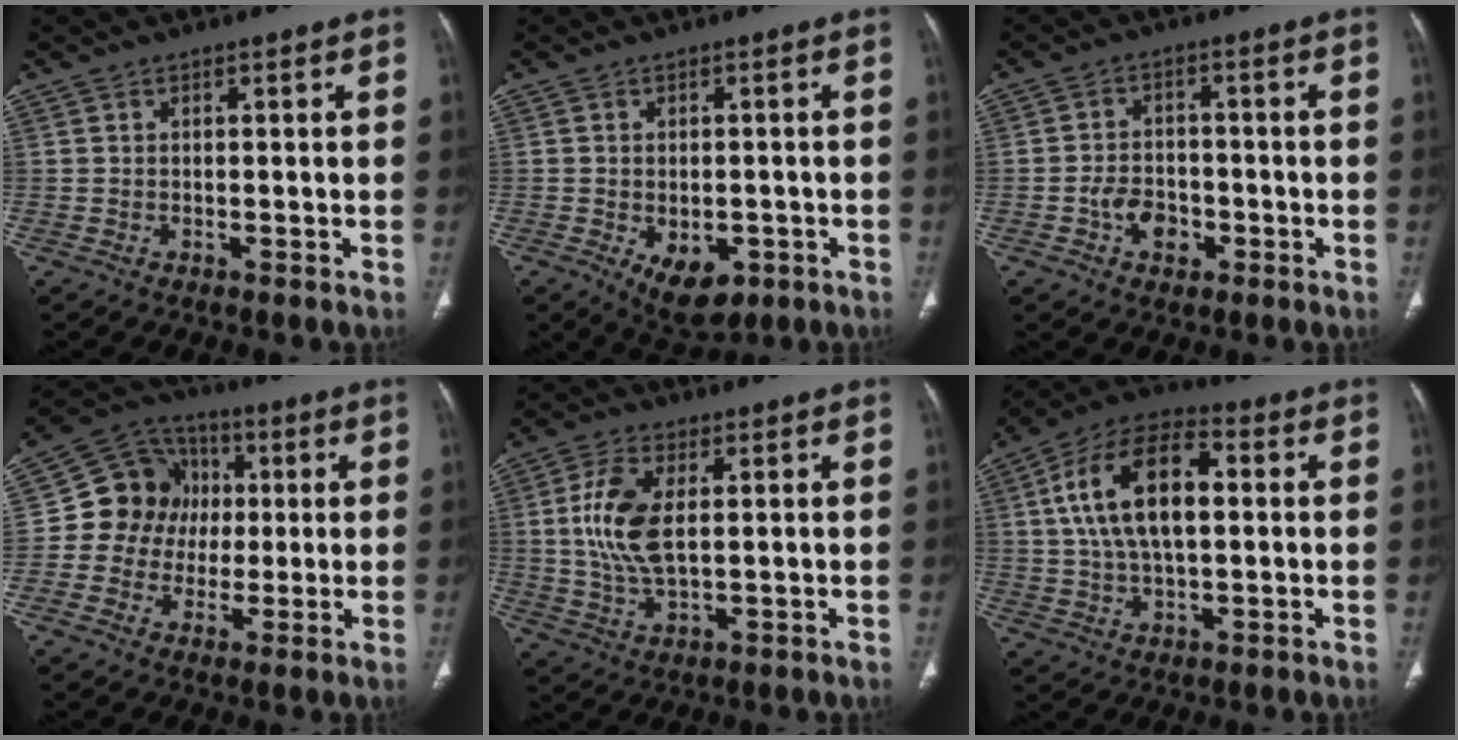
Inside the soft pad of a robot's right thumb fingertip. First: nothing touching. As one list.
[{"total": 7.8, "force": [-2.9, 4.8, 5.4], "torque": [-0.065, 0.003, -0.028]}, {"total": 5.9, "force": [-2.1, 4.3, 3.5], "torque": [-0.038, 0.018, -0.036]}, {"total": 11.9, "force": [0.5, 10.9, 4.7], "torque": [-0.042, 0.022, -0.002]}, {"total": 10.3, "force": [1.6, 5.0, 8.8], "torque": [-0.190, -0.005, 0.033]}, {"total": 16.8, "force": [2.7, 8.8, 14.1], "torque": [-0.252, 0.023, 0.043]}]